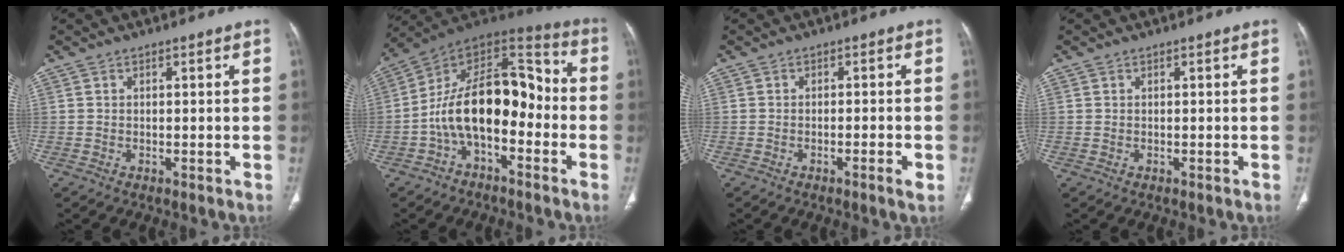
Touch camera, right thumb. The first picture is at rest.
{"total": 18.3, "force": [-3.8, 10.2, 14.7], "torque": [-0.216, 0.080, -0.074]}
{"total": 2.4, "force": [-1.1, 0.1, 2.1], "torque": [-0.043, 0.001, -0.019]}
{"total": 0.0}